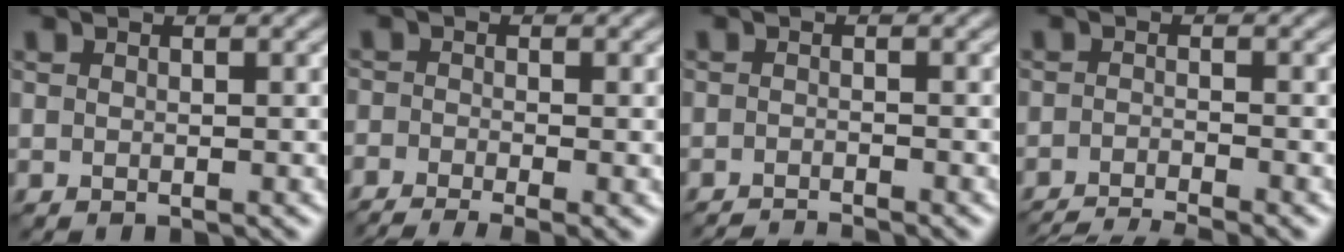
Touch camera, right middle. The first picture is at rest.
{"total": 4.5, "force": [-3.2, 1.2, 3.0], "torque": [-0.055, -0.018, -0.055]}
{"total": 2.4, "force": [-2.3, 0.1, 0.8], "torque": [-0.007, -0.002, -0.044]}
{"total": 4.7, "force": [-4.0, 0.5, 2.3], "torque": [-0.037, -0.005, -0.078]}